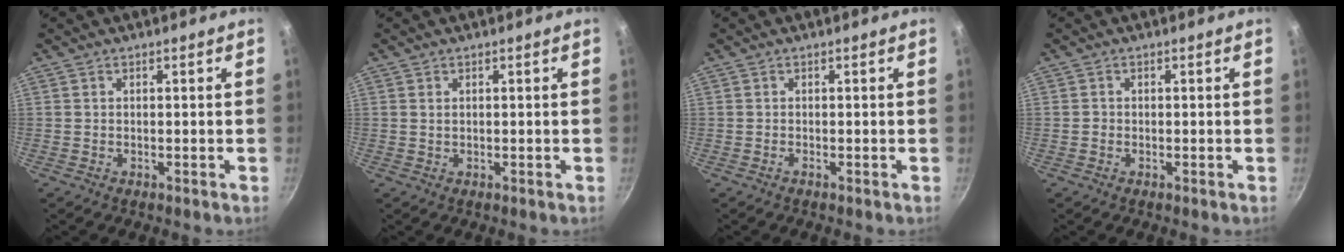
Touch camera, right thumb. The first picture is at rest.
{"total": 0.7, "force": [0.3, 0.4, 0.5], "torque": [-0.012, 0.002, 0.008]}
{"total": 0.0}
{"total": 0.8, "force": [-0.2, 0.7, 0.4], "torque": [-0.005, 0.002, -0.003]}